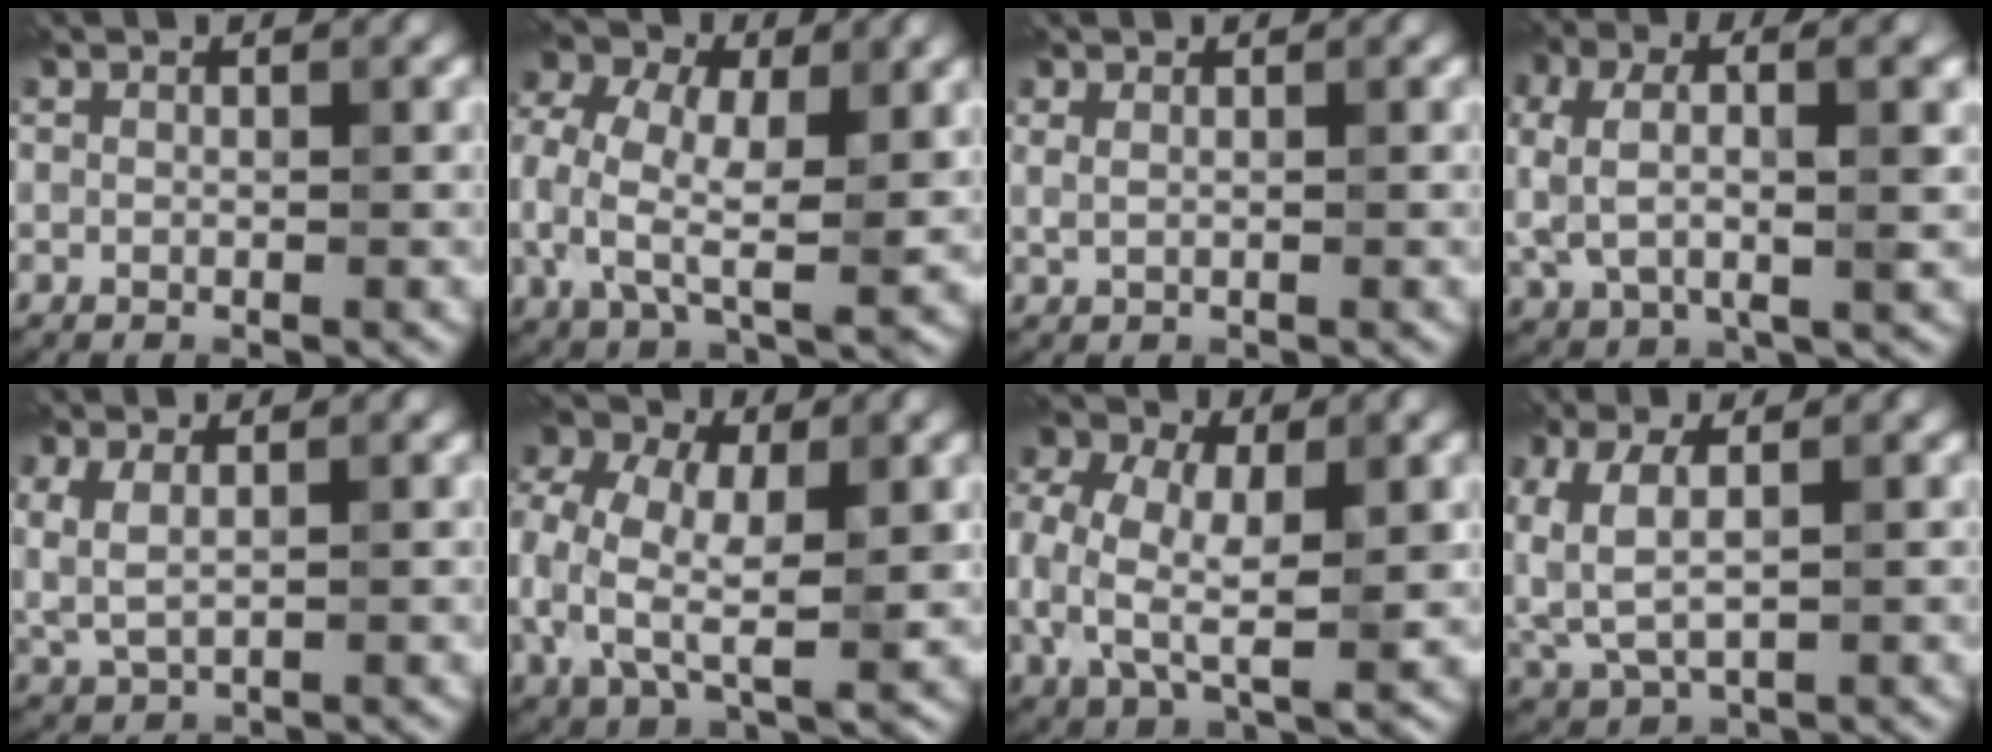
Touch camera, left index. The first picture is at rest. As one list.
[{"total": 9.6, "force": [0.6, 6.1, 7.3], "torque": [-0.180, 0.008, 0.005]}, {"total": 0.7, "force": [0.5, 0.2, 0.4], "torque": [-0.012, 0.004, 0.009]}, {"total": 6.7, "force": [0.7, 3.2, 5.9], "torque": [-0.124, 0.005, 0.008]}, {"total": 2.4, "force": [0.8, 1.1, 2.0], "torque": [-0.056, 0.003, 0.021]}, {"total": 10.3, "force": [0.0, 6.8, 7.8], "torque": [-0.189, 0.006, -0.007]}, {"total": 9.5, "force": [0.0, 6.2, 7.2], "torque": [-0.173, 0.005, -0.002]}, {"total": 4.6, "force": [0.6, 2.6, 3.7], "torque": [-0.101, 0.007, 0.015]}]